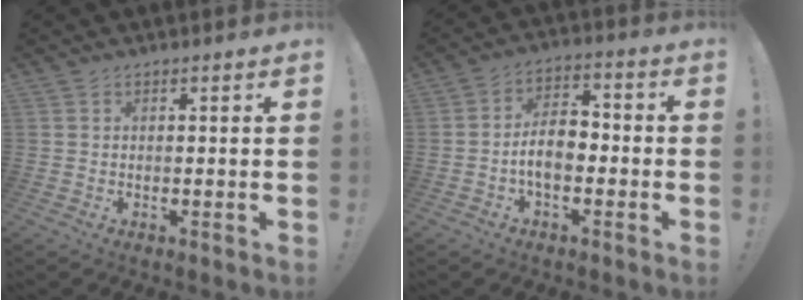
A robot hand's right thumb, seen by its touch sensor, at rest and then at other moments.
{"total": 8.8, "force": [-2.3, 5.2, 6.6], "torque": [-0.117, 0.015, -0.042]}